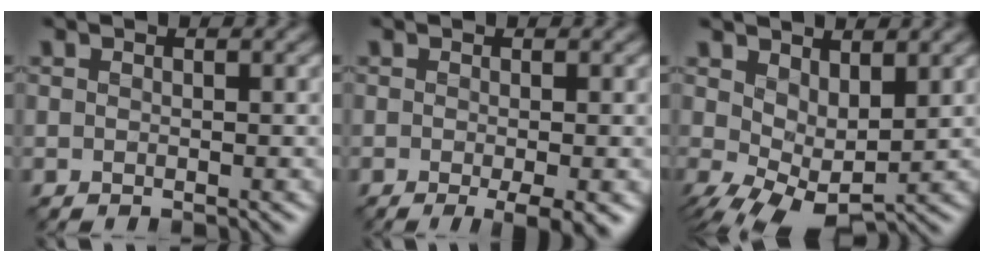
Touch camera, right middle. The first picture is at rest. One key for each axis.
{"total": 2.7, "fx": -1.1, "fy": 0.4, "fz": 2.5, "tx": -0.043, "ty": -0.013, "tz": -0.016}
{"total": 5.0, "fx": 0.7, "fy": 2.6, "fz": 4.2, "tx": -0.092, "ty": -0.012, "tz": 0.017}